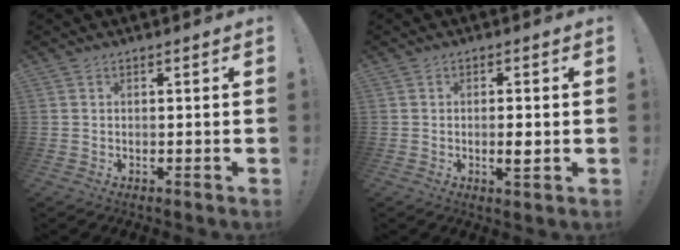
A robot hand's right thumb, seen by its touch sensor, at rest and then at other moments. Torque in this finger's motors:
{"motor_torque": [-0.09, 0.27, 0.09, -0.05, -0.06]}